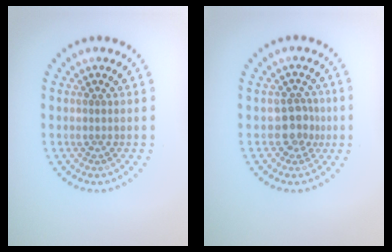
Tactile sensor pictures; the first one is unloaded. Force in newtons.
{"total": 2.5, "press": 2.1, "slide": 1.4}